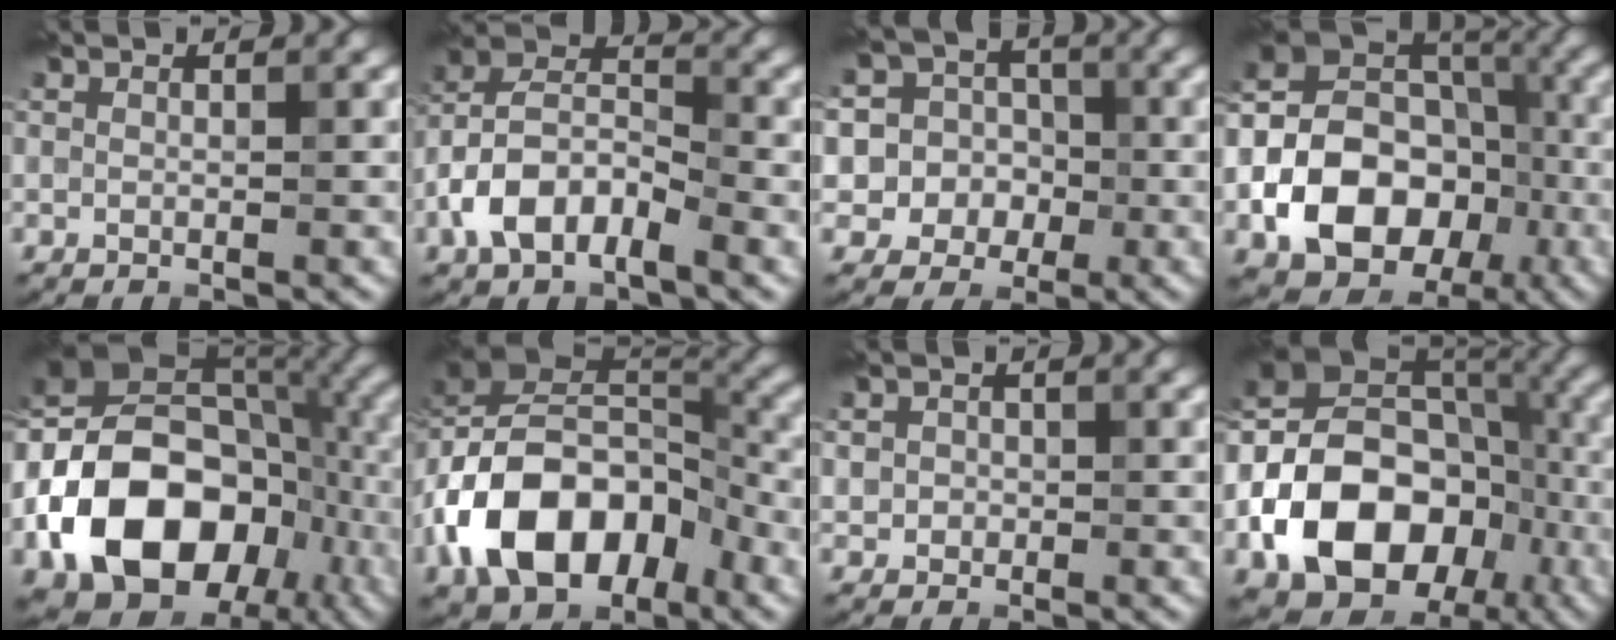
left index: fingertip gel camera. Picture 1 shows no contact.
{"total": 6.6, "force": [-3.1, 3.5, 4.6], "torque": [-0.093, 0.010, -0.069]}
{"total": 9.9, "force": [-1.4, 9.5, 2.4], "torque": [-0.067, 0.022, -0.051]}
{"total": 14.3, "force": [-4.2, 11.0, 8.2], "torque": [-0.144, -0.009, -0.083]}
{"total": 17.3, "force": [-5.6, 12.2, 10.9], "torque": [-0.205, 0.000, -0.105]}
{"total": 13.3, "force": [-5.0, 8.0, 9.4], "torque": [-0.183, 0.017, -0.105]}
{"total": 1.3, "force": [-0.1, 1.3, 0.3], "torque": [0.000, -0.003, 0.001]}
{"total": 15.6, "force": [-5.3, 11.3, 9.4], "torque": [-0.180, 0.007, -0.106]}